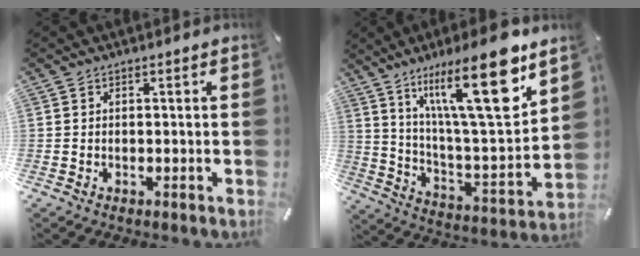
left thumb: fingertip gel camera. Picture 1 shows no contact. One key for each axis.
{"total": 22.7, "fx": 14.0, "fy": 5.5, "fz": 17.0, "tx": -0.285, "ty": -0.084, "tz": 0.217}